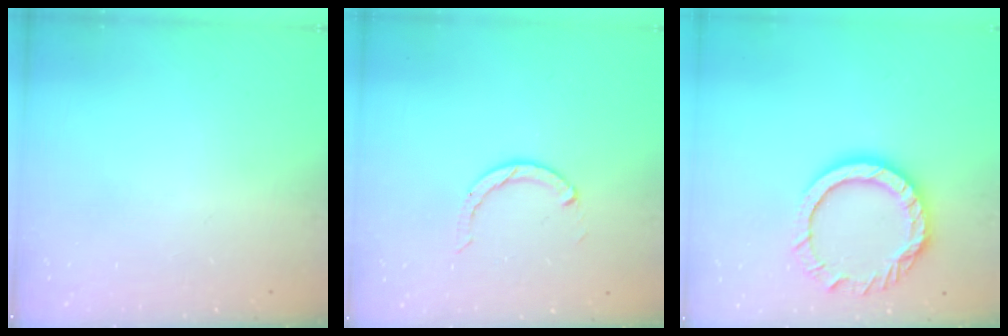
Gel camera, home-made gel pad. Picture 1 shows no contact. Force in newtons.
{"total": 2.2, "press": 2.2, "slide": 0.3}
{"total": 12.3, "press": 12.3, "slide": 0.8}